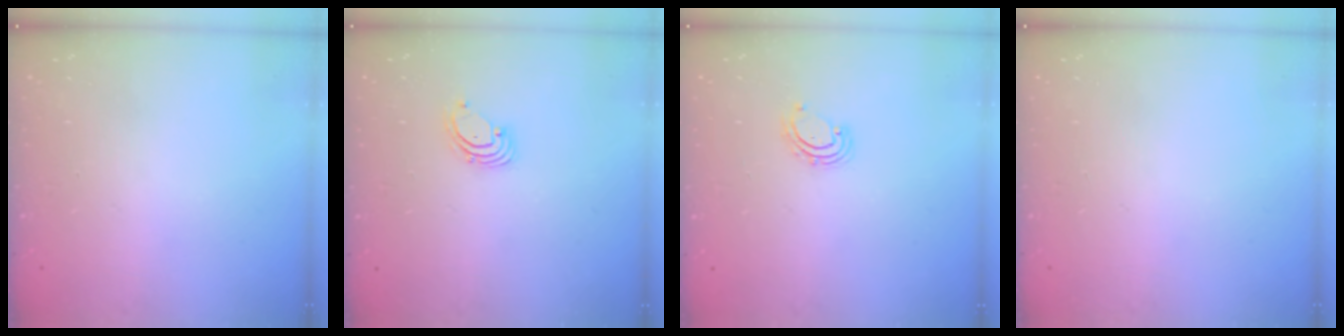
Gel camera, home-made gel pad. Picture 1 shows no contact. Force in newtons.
{"total": 1.6, "press": 1.6, "slide": 0.1}
{"total": 3.3, "press": 3.3, "slide": 0.3}
{"total": 0.0}